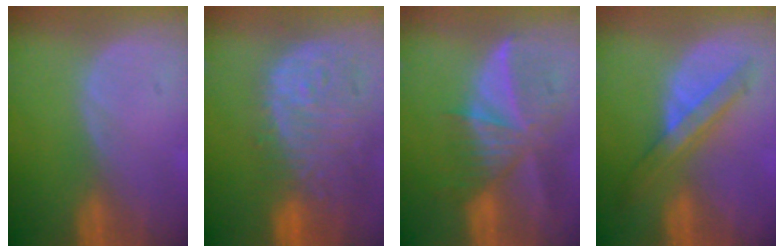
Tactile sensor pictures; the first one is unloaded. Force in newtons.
{"total": 14.1, "press": 11.6, "slide": 8.1}
{"total": 9.7, "press": 8.4, "slide": 4.8}
{"total": 7.2, "press": 6.1, "slide": 3.8}